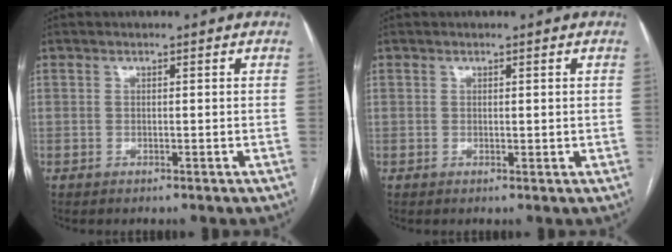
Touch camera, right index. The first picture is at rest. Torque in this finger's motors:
{"motor_torque": [-0.23, 0.38, -0.03, 0.01]}